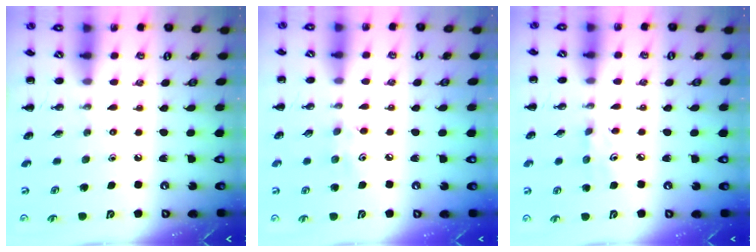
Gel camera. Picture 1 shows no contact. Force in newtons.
{"total": 3.8, "press": 3.7, "slide": 0.9}
{"total": 3.7, "press": 3.6, "slide": 1.0}